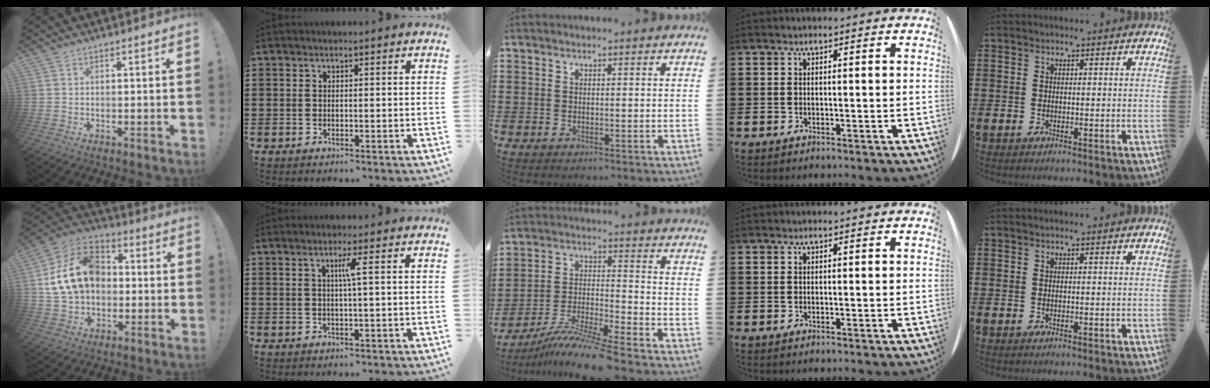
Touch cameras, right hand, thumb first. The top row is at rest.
{"thumb": {"total": 18.9, "force": [2.5, 14.2, 12.1], "torque": [-0.195, 0.014, 0.057]}, "index": {"total": 2.4, "force": [0.4, -0.5, 2.4], "torque": [-0.045, -0.004, 0.002]}, "middle": {"total": 9.1, "force": [-8.1, -0.6, 4.1], "torque": [-0.080, -0.007, -0.161]}}